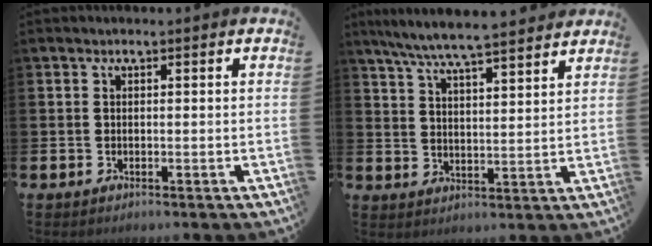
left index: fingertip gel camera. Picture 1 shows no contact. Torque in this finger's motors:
{"motor_torque": [0.06, -0.59, 0.79, 0.21]}